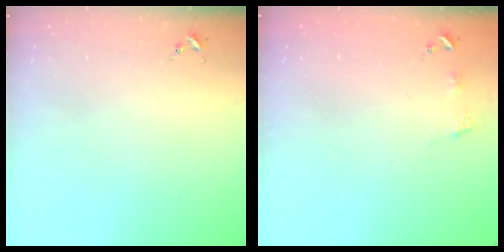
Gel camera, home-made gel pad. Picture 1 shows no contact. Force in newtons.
{"total": 5.1, "press": 5.0, "slide": 0.7}